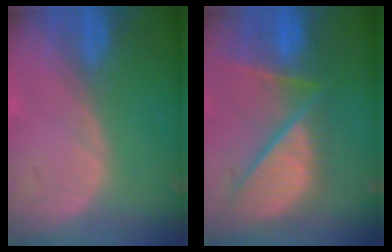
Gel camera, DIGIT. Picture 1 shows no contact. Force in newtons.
{"total": 12.4, "press": 10.1, "slide": 7.1}